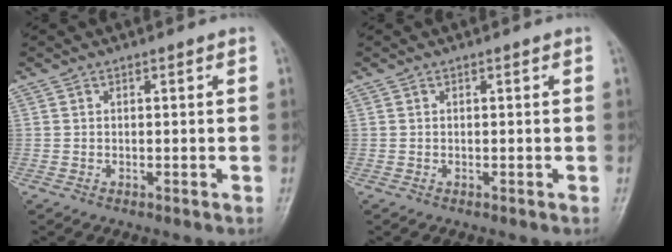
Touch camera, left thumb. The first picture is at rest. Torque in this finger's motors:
{"motor_torque": [0.00, 0.00, -0.03, -0.01, 0.00]}